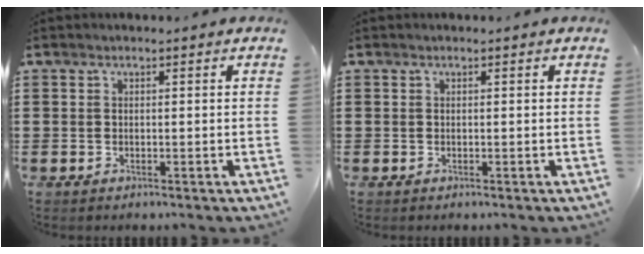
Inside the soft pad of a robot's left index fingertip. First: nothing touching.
{"total": 0.0}